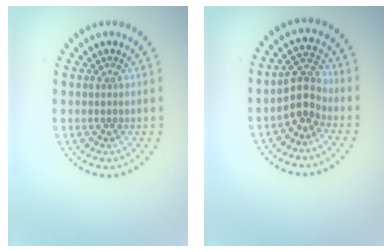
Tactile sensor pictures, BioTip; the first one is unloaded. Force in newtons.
{"total": 3.2, "press": 2.9, "slide": 1.3}